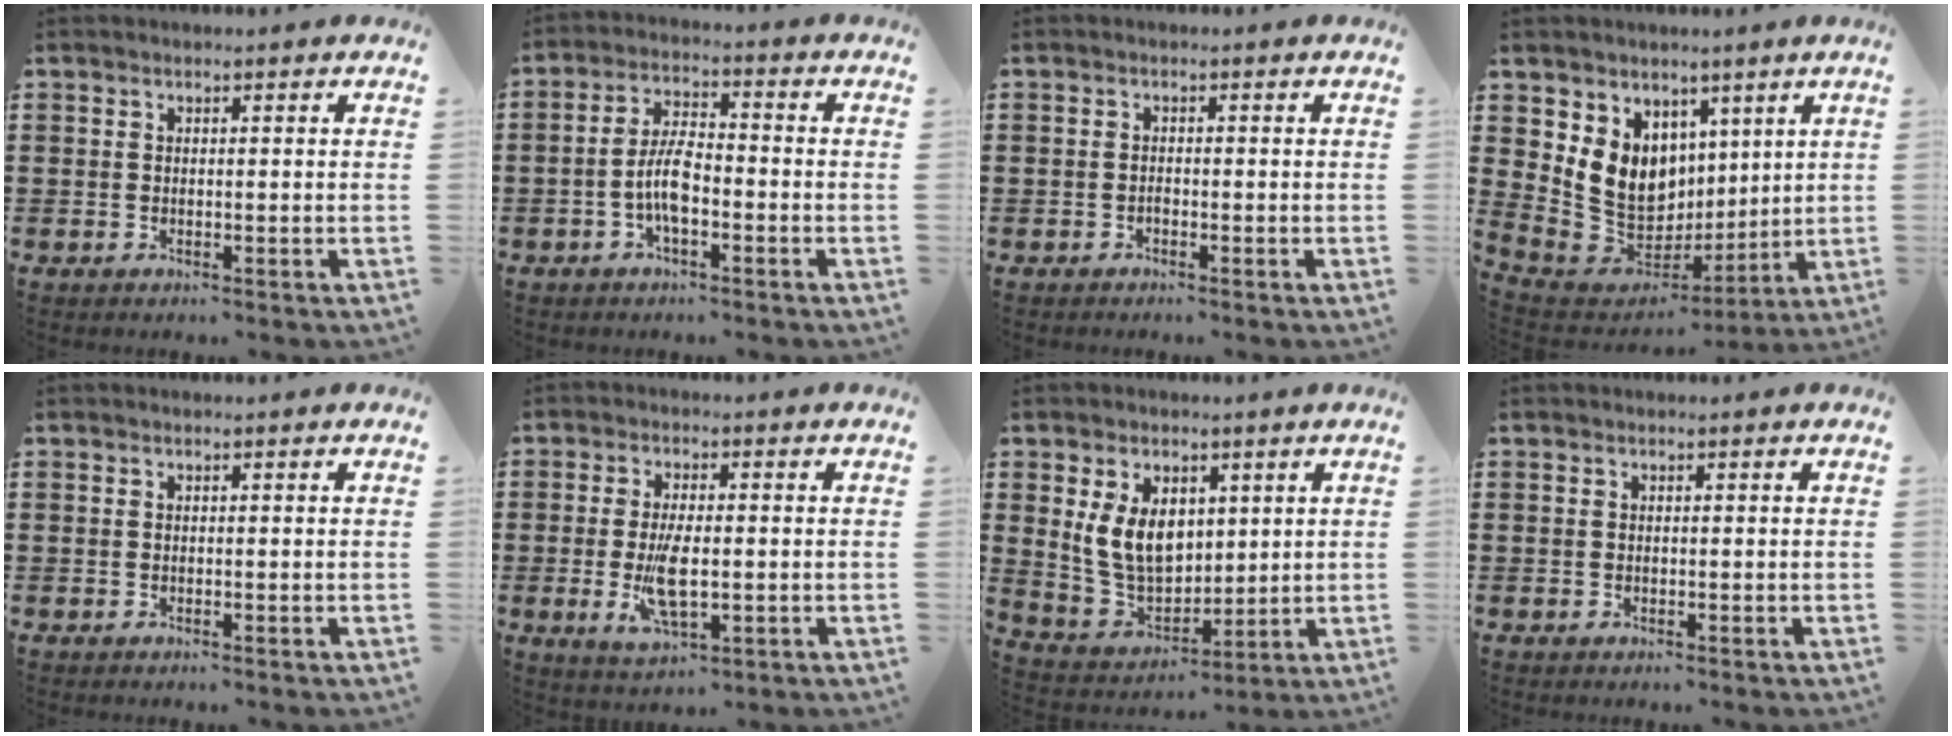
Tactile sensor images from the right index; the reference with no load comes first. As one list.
[{"total": 6.2, "force": [-1.8, 2.3, 5.4], "torque": [-0.121, 0.000, -0.041]}, {"total": 0.7, "force": [-0.5, 0.4, 0.3], "torque": [-0.006, -0.001, -0.010]}, {"total": 10.5, "force": [2.4, 9.5, 3.9], "torque": [-0.116, -0.022, 0.056]}, {"total": 0.0}, {"total": 7.0, "force": [-0.9, 2.7, 6.3], "torque": [-0.122, -0.006, -0.021]}, {"total": 8.9, "force": [2.3, 6.4, 5.7], "torque": [-0.156, 0.010, 0.040]}, {"total": 0.0}]